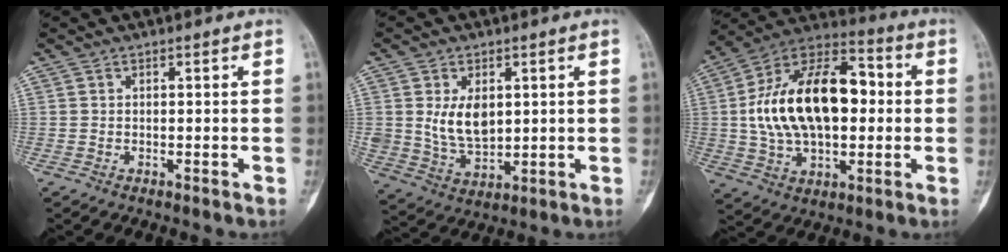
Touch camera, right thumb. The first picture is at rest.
{"total": 8.7, "force": [1.9, 5.7, 6.3], "torque": [-0.094, -0.018, 0.051]}
{"total": 24.1, "force": [1.5, 13.8, 19.7], "torque": [-0.323, 0.026, 0.024]}